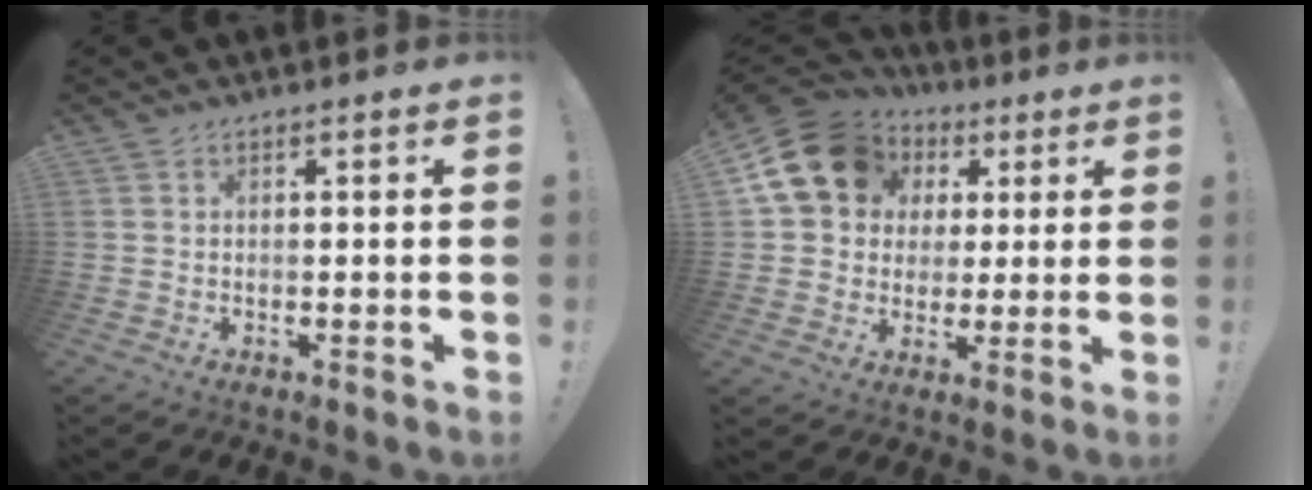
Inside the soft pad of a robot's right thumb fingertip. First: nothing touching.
{"total": 17.1, "force": [6.2, 13.8, 8.1], "torque": [-0.125, -0.024, 0.126]}